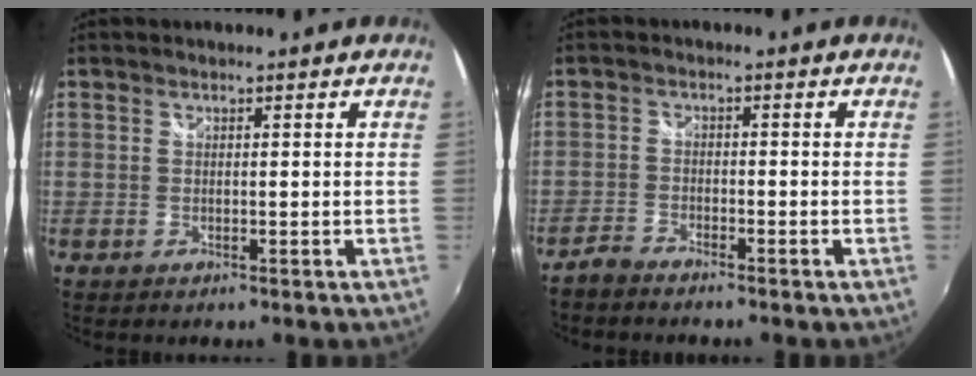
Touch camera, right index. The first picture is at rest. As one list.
[{"total": 3.1, "force": [-2.9, 0.5, 0.8], "torque": [-0.036, -0.003, -0.060]}]